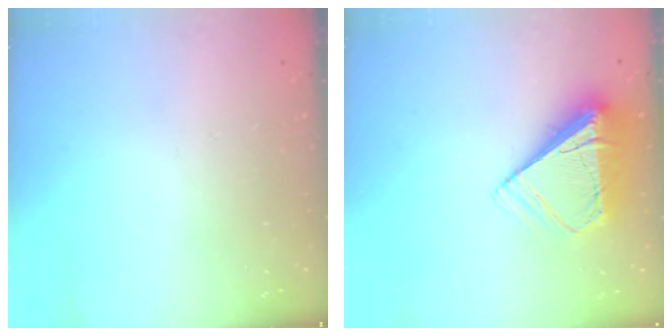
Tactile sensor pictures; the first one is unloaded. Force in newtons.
{"total": 9.8, "press": 9.7, "slide": 1.4}